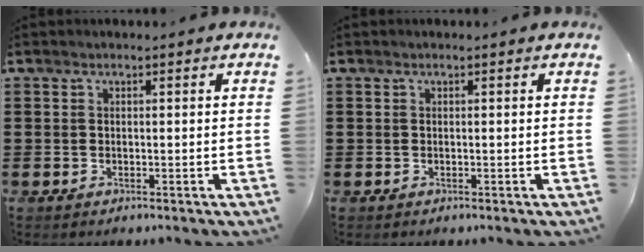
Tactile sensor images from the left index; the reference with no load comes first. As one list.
[{"total": 0.0}]